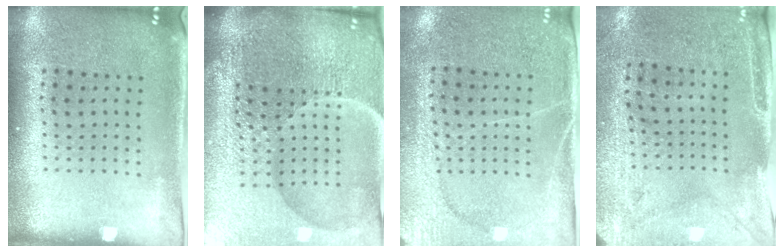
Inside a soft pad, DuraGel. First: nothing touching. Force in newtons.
{"total": 7.1, "press": 6.2, "slide": 3.4}
{"total": 3.0, "press": 2.7, "slide": 1.5}
{"total": 2.9, "press": 2.4, "slide": 1.5}